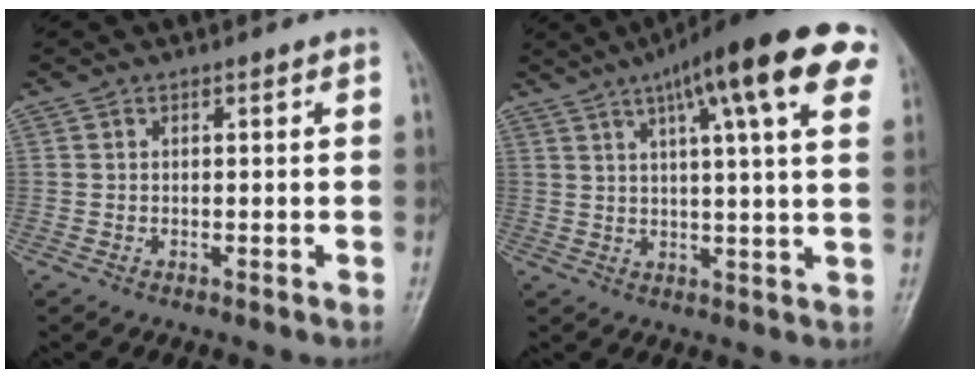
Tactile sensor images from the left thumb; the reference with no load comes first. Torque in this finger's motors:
{"motor_torque": [0.75, 0.72, 1.66, -1.12, 0.16]}